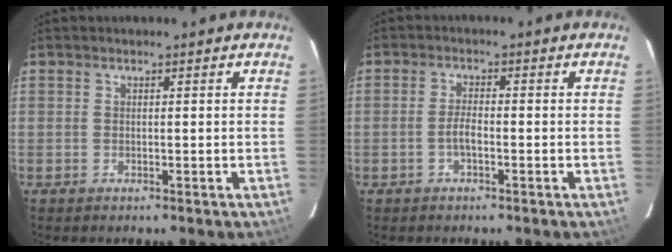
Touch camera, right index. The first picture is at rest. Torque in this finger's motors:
{"motor_torque": [0.33, -0.23, 0.19, 0.05]}